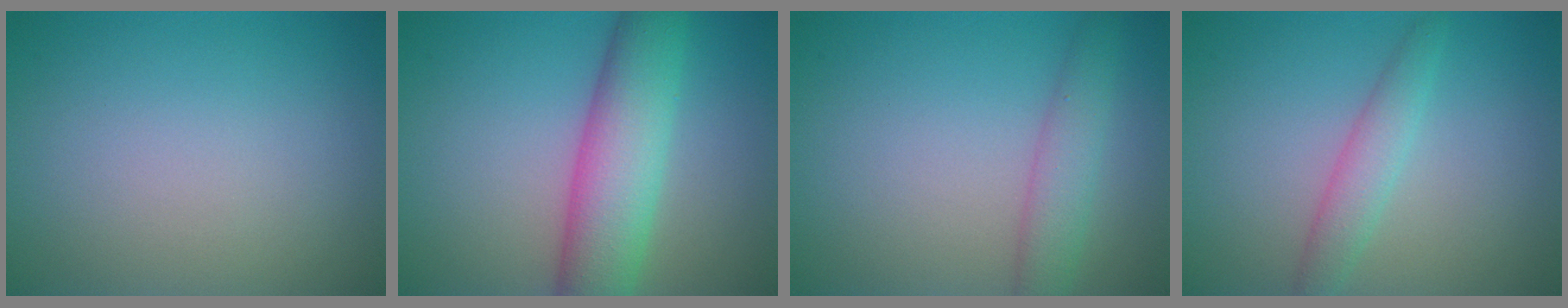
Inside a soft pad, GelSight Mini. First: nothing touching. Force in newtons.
{"total": 7.3, "press": 7.3, "slide": 0.2}
{"total": 2.9, "press": 2.9, "slide": 0.1}
{"total": 2.4, "press": 2.4, "slide": 0.1}